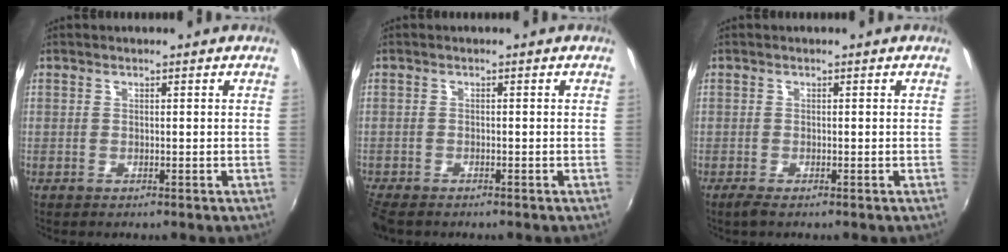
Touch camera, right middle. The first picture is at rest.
{"total": 4.5, "force": [-3.8, 1.5, 1.8], "torque": [-0.053, -0.024, -0.075]}
{"total": 1.3, "force": [-0.9, 0.1, 1.0], "torque": [-0.020, -0.006, -0.018]}